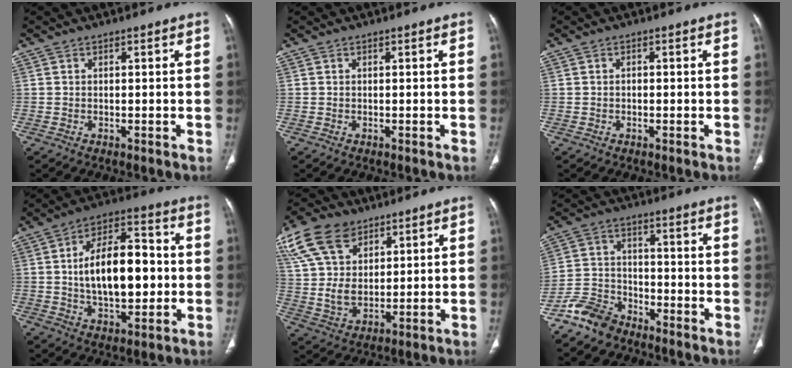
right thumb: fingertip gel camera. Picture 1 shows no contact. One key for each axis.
{"total": 0.0}
{"total": 0.6, "fx": -0.1, "fy": 0.5, "fz": 0.4, "tx": -0.004, "ty": 0.003, "tz": -0.005}
{"total": 16.8, "fx": 0.2, "fy": 8.8, "fz": 14.3, "tx": -0.208, "ty": 0.023, "tz": 0.002}
{"total": 15.2, "fx": 8.3, "fy": 9.5, "fz": 8.5, "tx": -0.153, "ty": -0.017, "tz": 0.167}
{"total": 7.3, "fx": -6.0, "fy": 3.8, "fz": 1.7, "tx": -0.031, "ty": 0.032, "tz": -0.126}